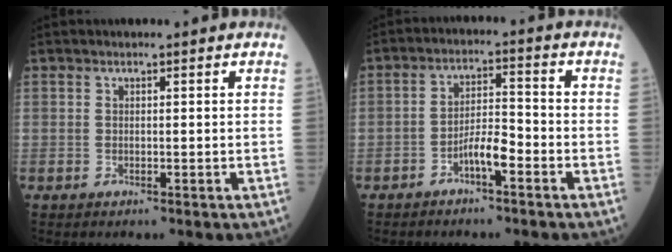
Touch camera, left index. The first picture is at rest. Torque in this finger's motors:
{"motor_torque": [0.92, 0.39, 0.10, 0.04]}